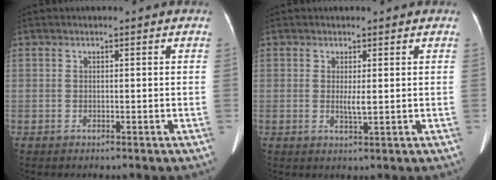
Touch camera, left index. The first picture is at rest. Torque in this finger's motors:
{"motor_torque": [0.62, -0.16, 0.34, 0.03]}